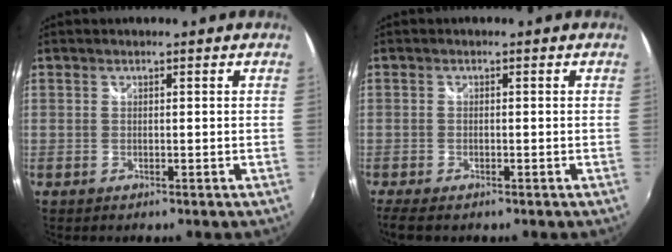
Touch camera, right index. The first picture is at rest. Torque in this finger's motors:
{"motor_torque": [0.26, -0.13, 0.15, 0.02]}